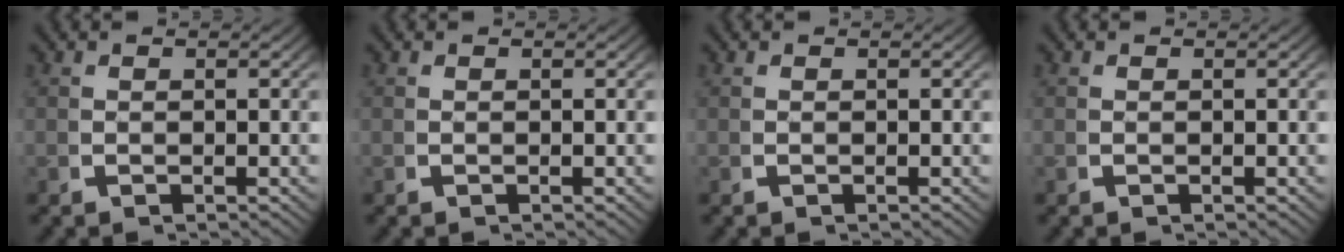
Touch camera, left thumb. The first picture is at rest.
{"total": 0.0}
{"total": 0.0}
{"total": 0.0}